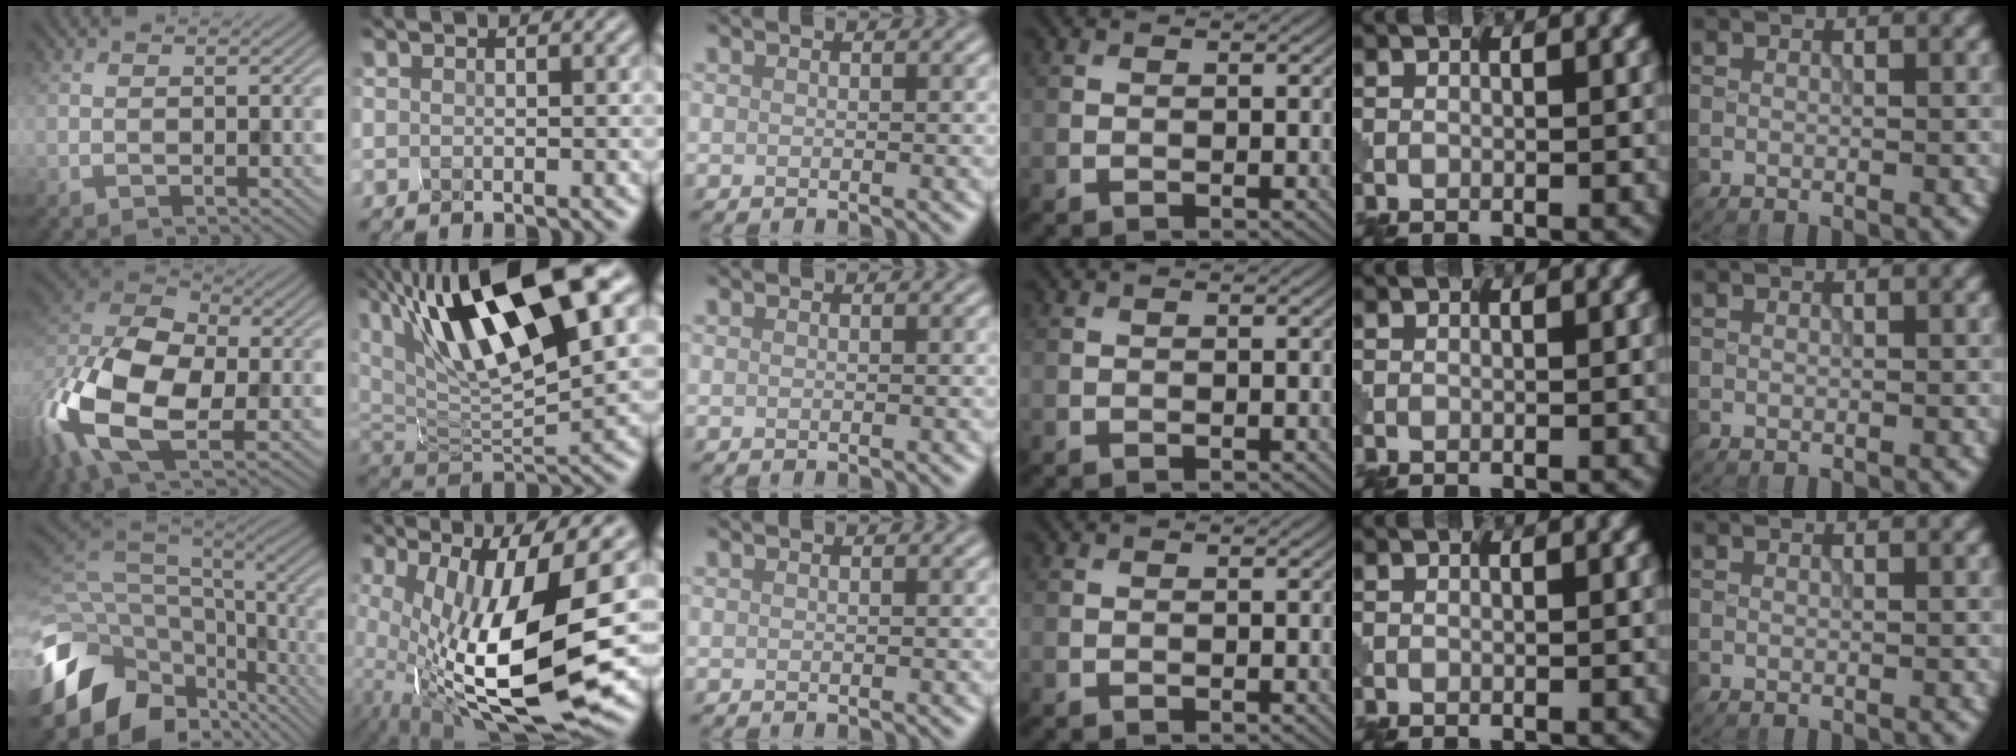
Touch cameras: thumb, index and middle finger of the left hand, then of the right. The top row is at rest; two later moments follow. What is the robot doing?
{"motion": "squeeze", "object": "hand grip exerciser"}